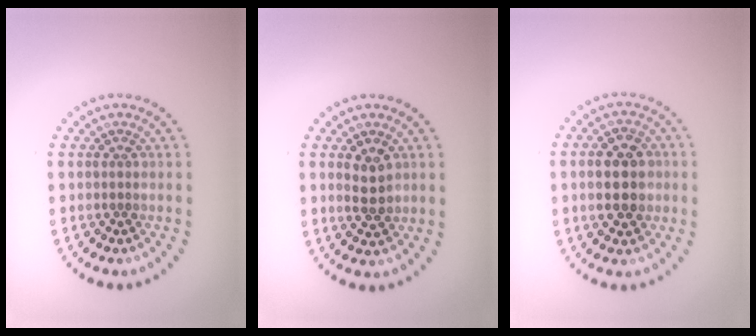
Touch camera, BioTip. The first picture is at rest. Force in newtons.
{"total": 2.4, "press": 2.4, "slide": 0.4}
{"total": 4.7, "press": 4.7, "slide": 0.2}